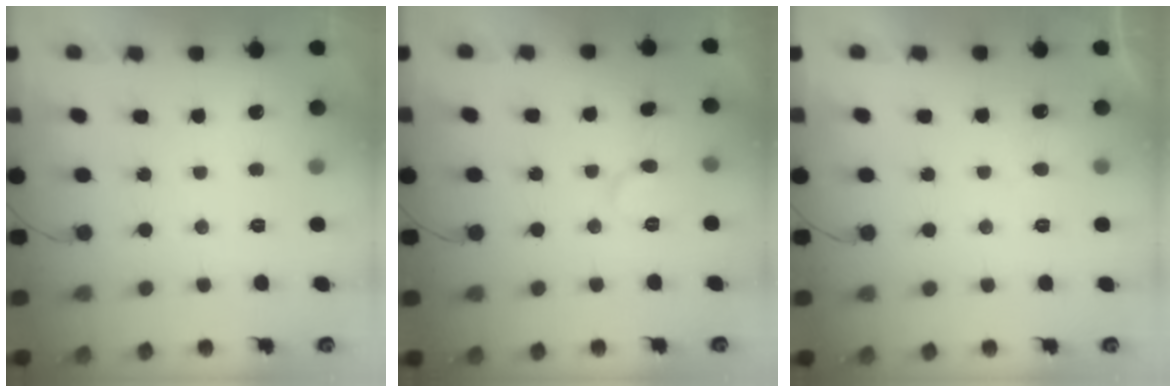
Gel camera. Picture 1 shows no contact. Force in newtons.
{"total": 7.1, "press": 7.1, "slide": 0.8}
{"total": 4.9, "press": 4.9, "slide": 0.3}